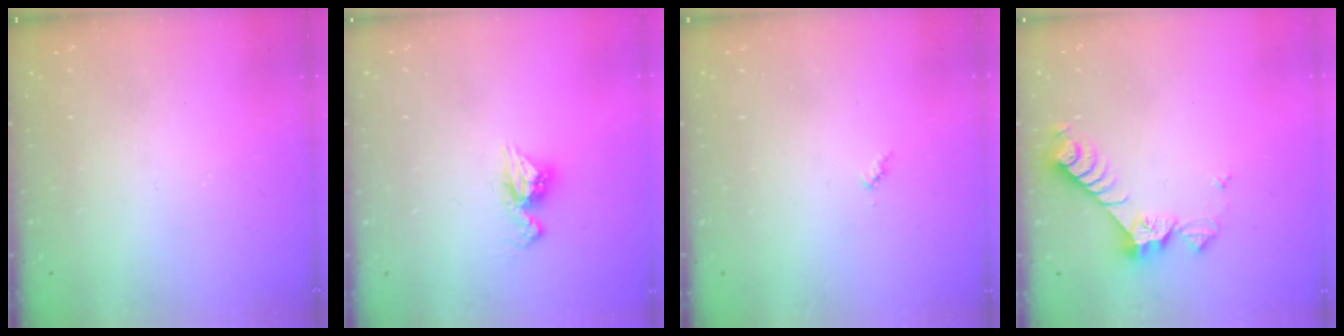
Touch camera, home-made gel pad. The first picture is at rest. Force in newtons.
{"total": 8.1, "press": 8.1, "slide": 0.6}
{"total": 3.4, "press": 3.4, "slide": 0.2}
{"total": 8.2, "press": 8.1, "slide": 0.8}